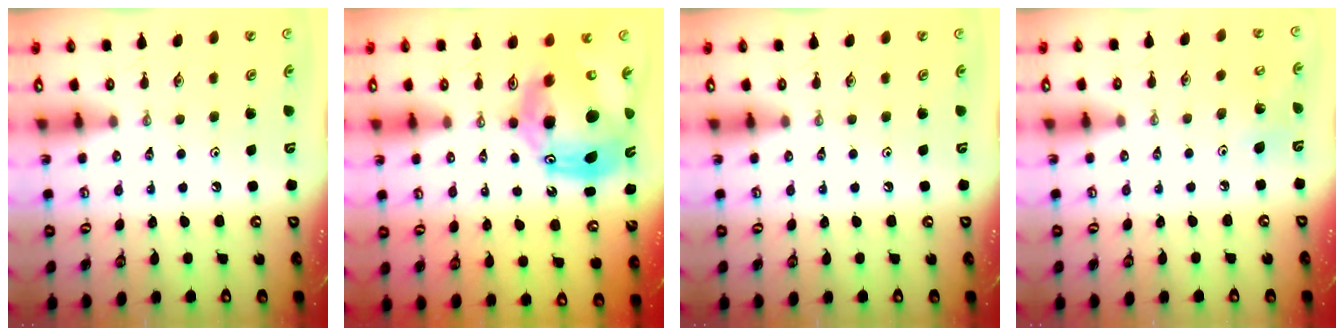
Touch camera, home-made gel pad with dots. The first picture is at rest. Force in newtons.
{"total": 18.0, "press": 17.9, "slide": 1.6}
{"total": 0.0}
{"total": 4.9, "press": 4.9, "slide": 0.3}